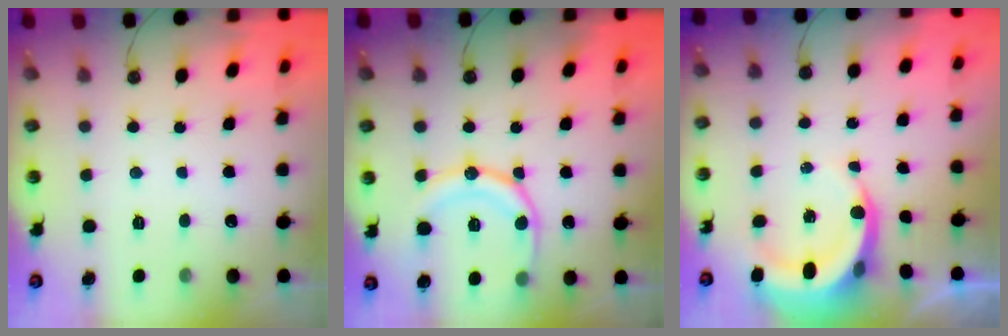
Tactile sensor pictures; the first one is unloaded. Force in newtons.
{"total": 15.8, "press": 15.7, "slide": 1.7}
{"total": 6.5, "press": 6.5, "slide": 1.0}